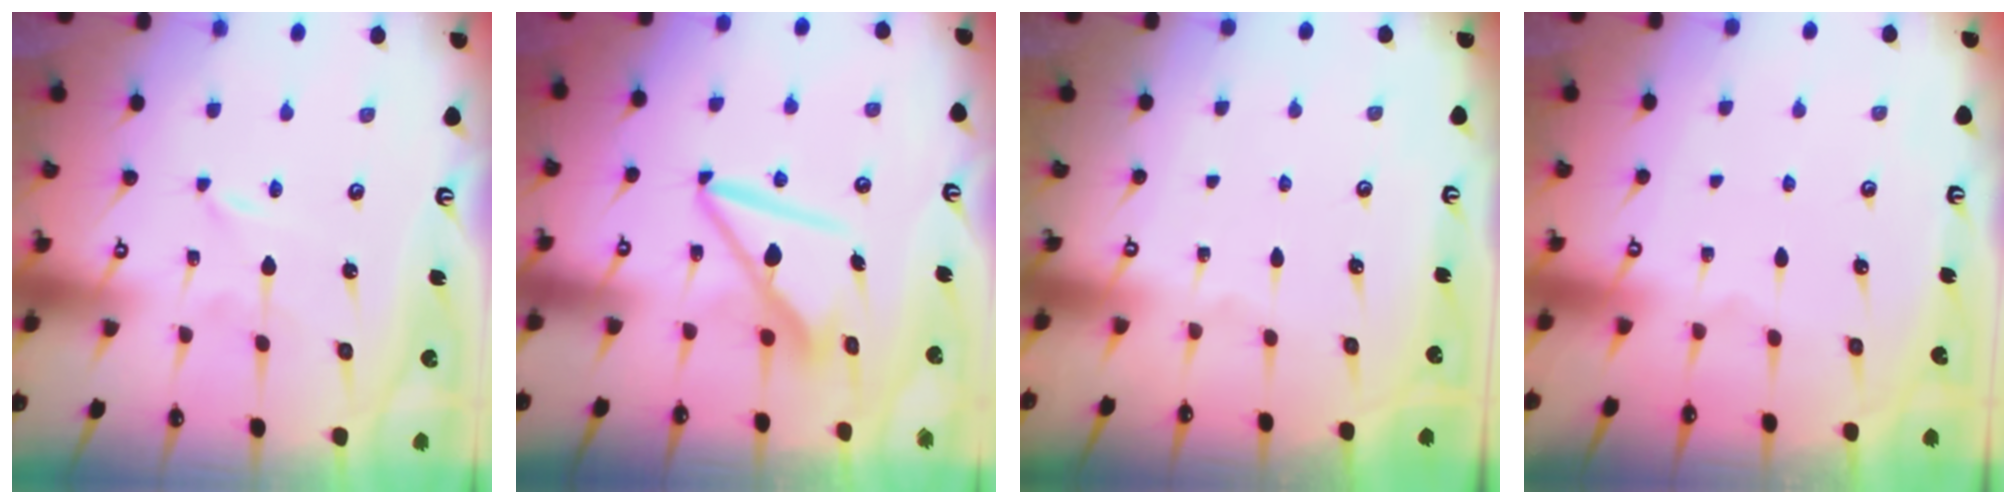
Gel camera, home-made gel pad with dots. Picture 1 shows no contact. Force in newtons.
{"total": 8.9, "press": 8.9, "slide": 0.8}
{"total": 0.0}
{"total": 0.5, "press": 0.5, "slide": 0.1}